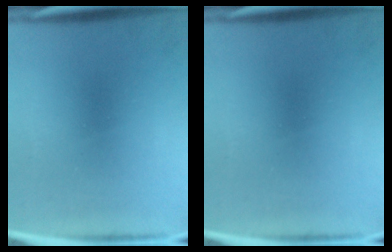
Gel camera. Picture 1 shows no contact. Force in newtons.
{"total": 0.0}